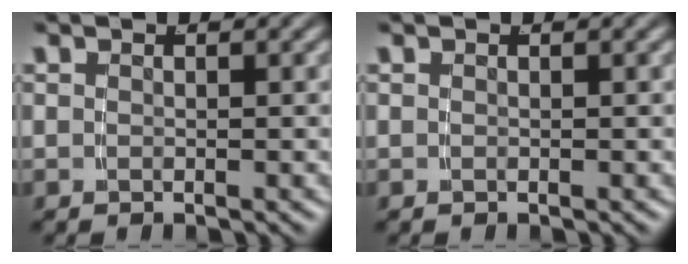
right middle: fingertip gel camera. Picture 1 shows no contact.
{"total": 0.0}